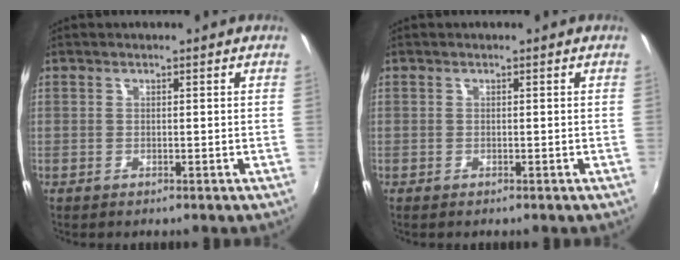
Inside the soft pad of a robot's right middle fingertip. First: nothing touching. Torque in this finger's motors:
{"motor_torque": [-0.22, -1.24, -0.11, -0.01]}